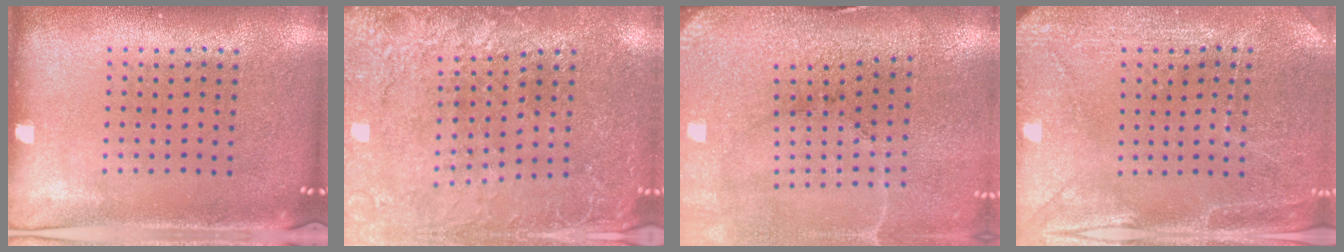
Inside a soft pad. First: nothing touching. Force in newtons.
{"total": 2.7, "press": 2.7, "slide": 0.3}
{"total": 3.5, "press": 3.5, "slide": 0.4}
{"total": 2.9, "press": 2.8, "slide": 0.3}